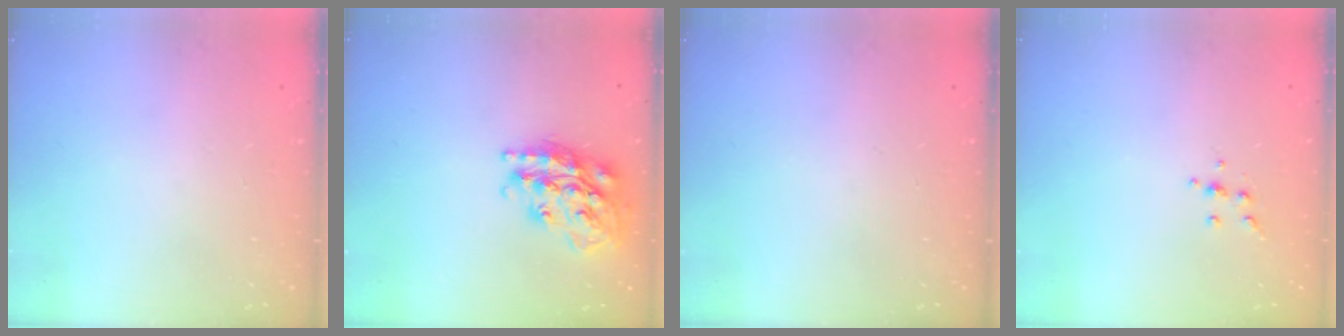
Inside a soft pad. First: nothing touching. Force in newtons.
{"total": 21.4, "press": 21.4, "slide": 1.6}
{"total": 0.0}
{"total": 4.1, "press": 4.0, "slide": 1.0}